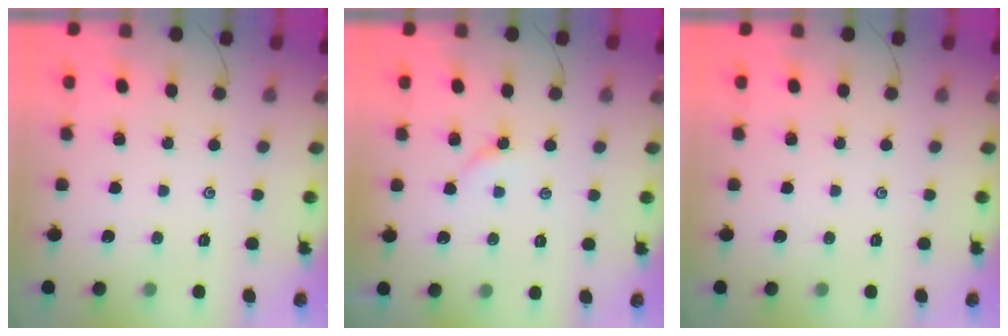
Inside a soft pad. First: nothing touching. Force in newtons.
{"total": 3.3, "press": 3.3, "slide": 0.4}
{"total": 0.0}